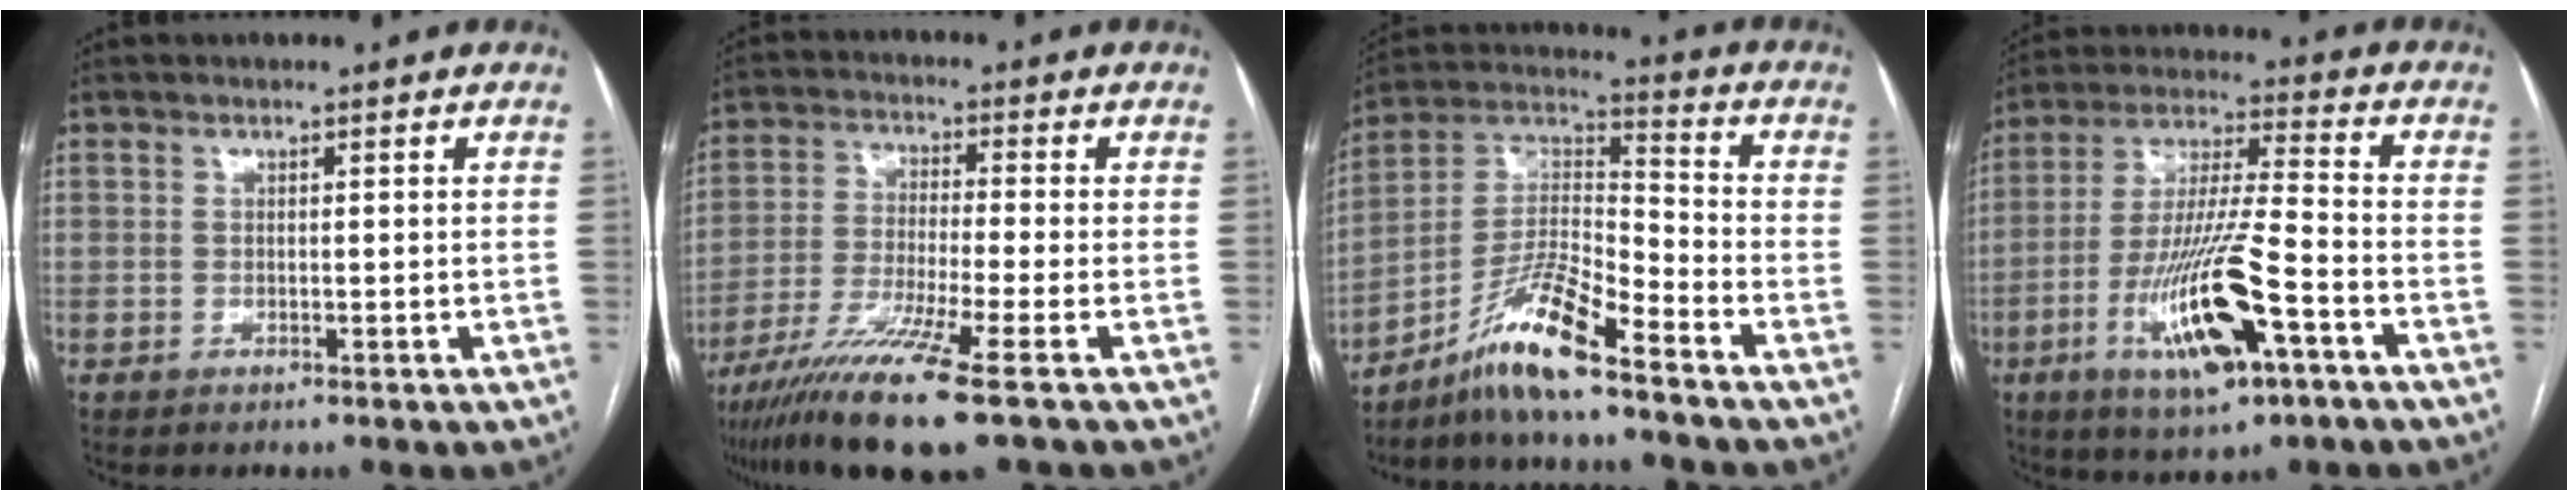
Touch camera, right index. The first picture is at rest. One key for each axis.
{"total": 12.1, "fx": -7.8, "fy": -1.1, "fz": 9.1, "tx": -0.179, "ty": -0.036, "tz": -0.143}
{"total": 11.0, "fx": -8.0, "fy": 0.5, "fz": 7.4, "tx": -0.151, "ty": 0.007, "tz": -0.153}
{"total": 16.6, "fx": -7.0, "fy": 2.4, "fz": 14.8, "tx": -0.296, "ty": -0.016, "tz": -0.118}